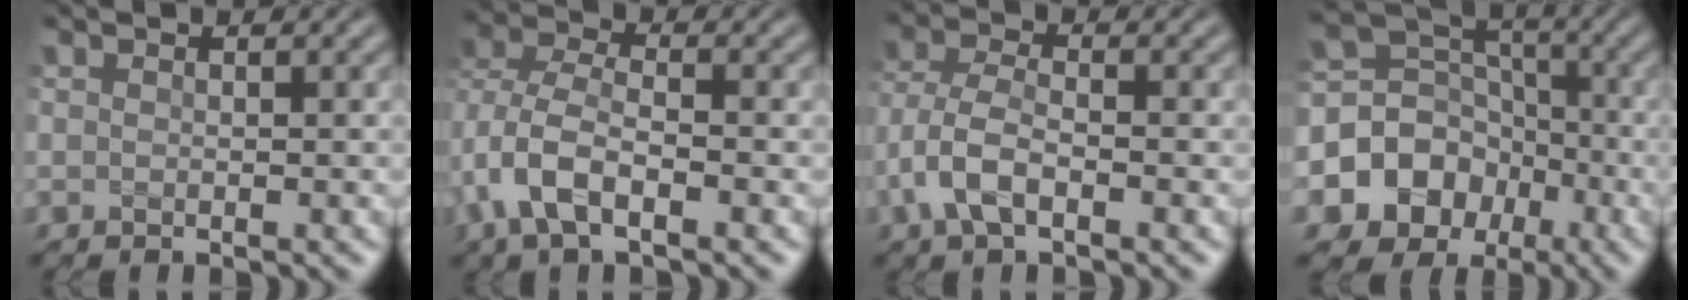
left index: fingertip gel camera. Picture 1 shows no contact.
{"total": 5.9, "force": [-2.1, 3.3, 4.4], "torque": [-0.101, 0.001, -0.050]}
{"total": 4.3, "force": [-1.8, 2.1, 3.3], "torque": [-0.079, 0.003, -0.044]}
{"total": 10.0, "force": [-3.6, 8.8, 3.3], "torque": [-0.068, 0.008, -0.085]}